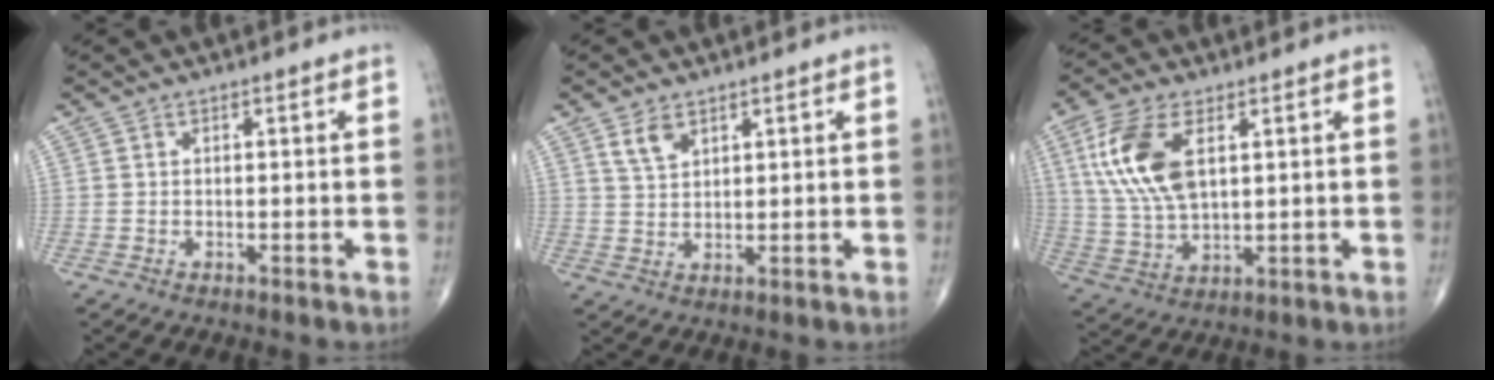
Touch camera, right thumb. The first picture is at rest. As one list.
[{"total": 3.8, "force": [2.4, 2.1, 2.2], "torque": [-0.033, -0.013, 0.051]}, {"total": 13.3, "force": [4.3, 6.6, 10.7], "torque": [-0.228, -0.010, 0.091]}]